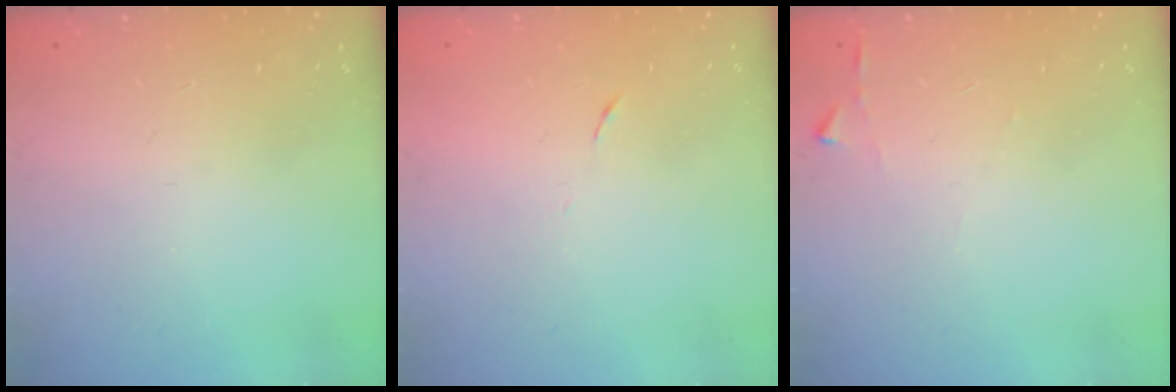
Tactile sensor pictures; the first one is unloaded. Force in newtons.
{"total": 4.0, "press": 3.6, "slide": 1.7}
{"total": 2.9, "press": 2.9, "slide": 0.3}